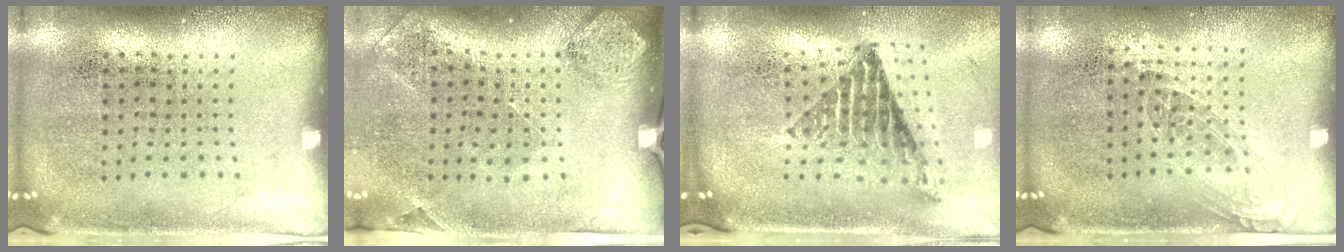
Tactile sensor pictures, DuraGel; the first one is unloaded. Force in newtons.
{"total": 1.7, "press": 1.3, "slide": 1.2}
{"total": 1.7, "press": 1.4, "slide": 1.1}
{"total": 1.1, "press": 0.9, "slide": 0.5}